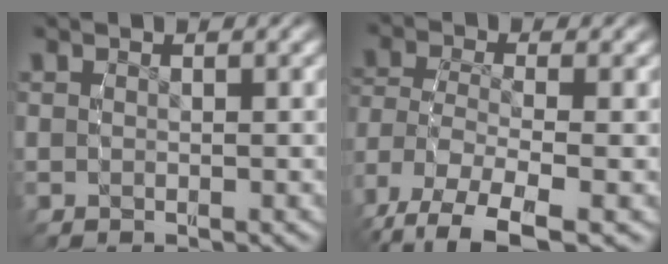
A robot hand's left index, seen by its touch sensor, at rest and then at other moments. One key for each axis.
{"total": 7.3, "fx": -2.9, "fy": 4.6, "fz": 4.9, "tx": -0.129, "ty": -0.050, "tz": -0.018}